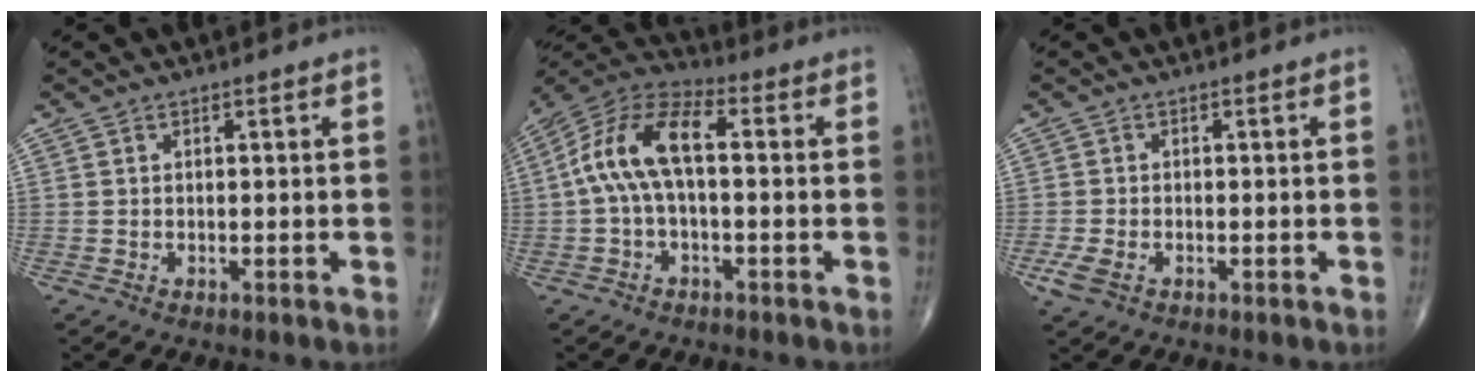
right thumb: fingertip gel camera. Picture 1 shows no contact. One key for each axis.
{"total": 12.2, "fx": 0.3, "fy": 5.8, "fz": 10.8, "tx": -0.214, "ty": 0.044, "tz": -0.006}
{"total": 3.2, "fx": -1.5, "fy": 1.8, "fz": 2.2, "tx": -0.056, "ty": -0.001, "tz": -0.028}